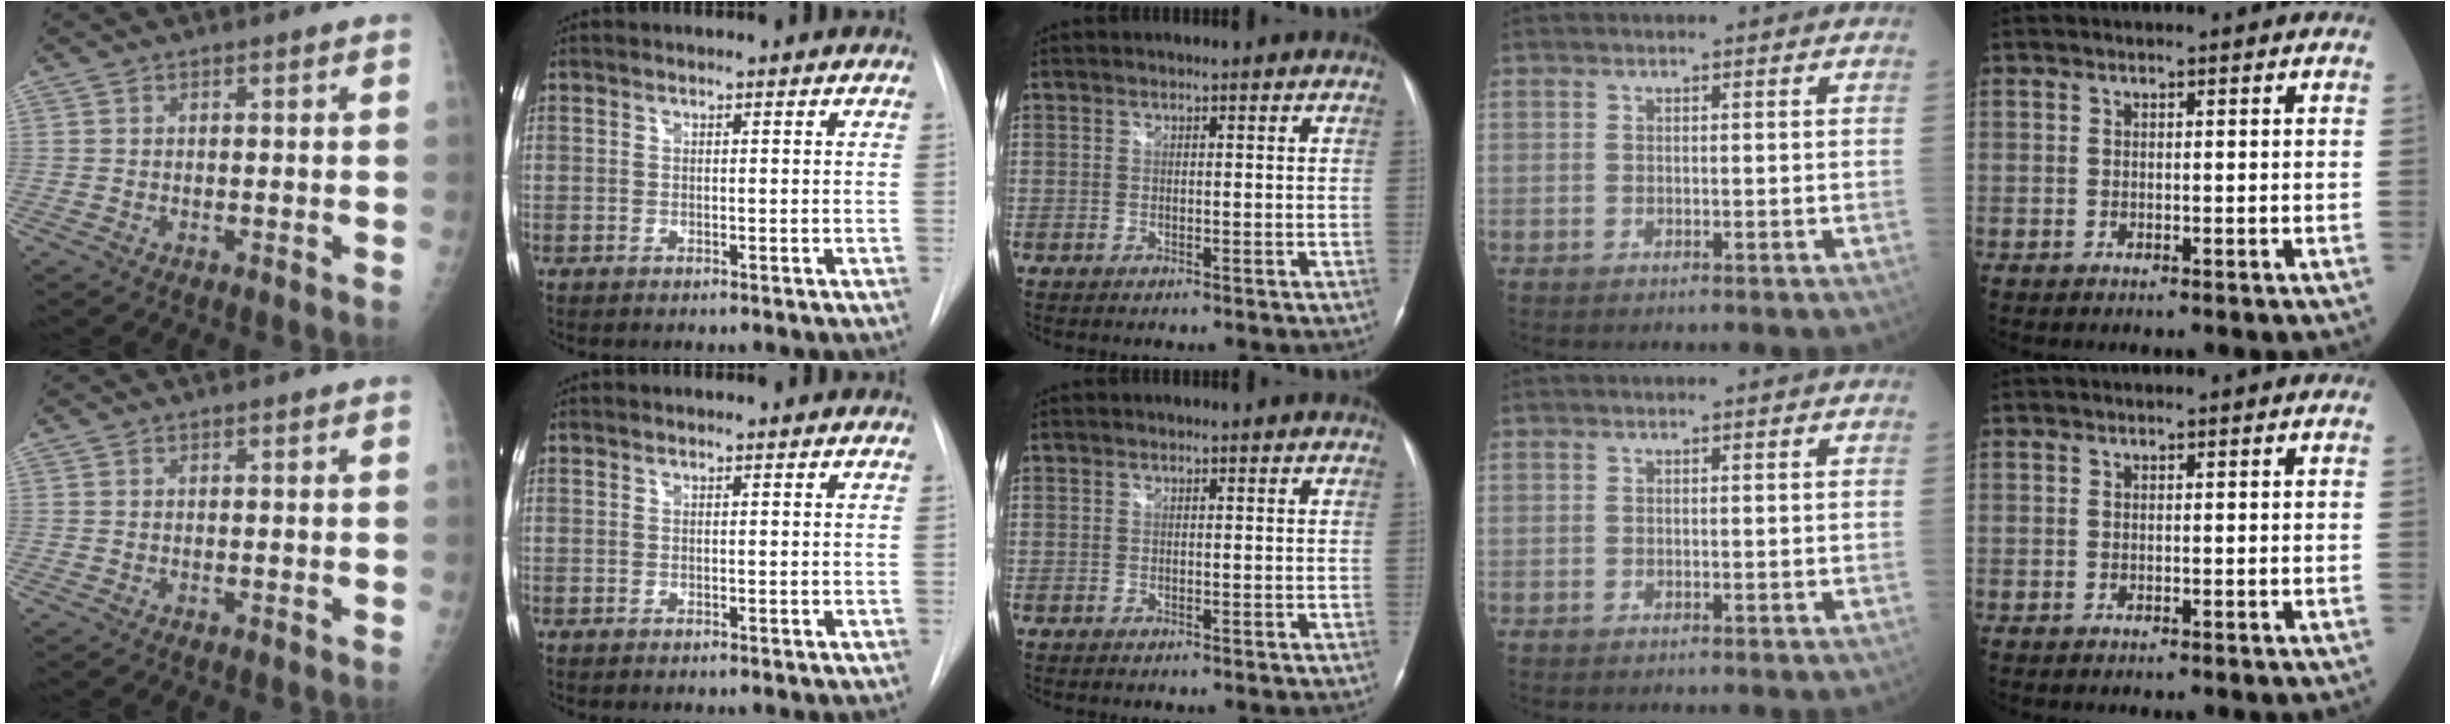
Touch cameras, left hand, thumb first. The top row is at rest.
{}